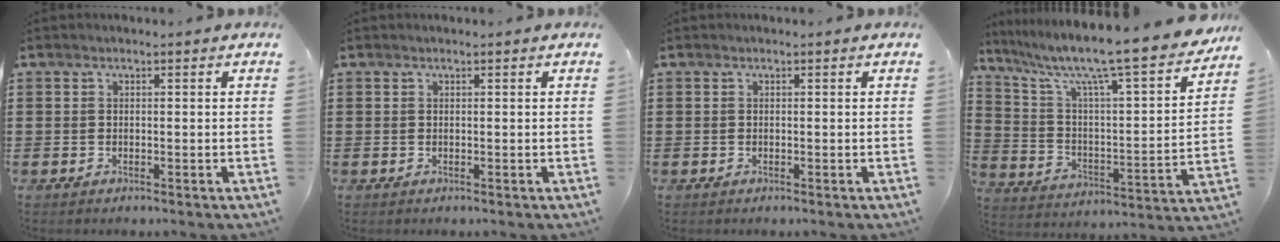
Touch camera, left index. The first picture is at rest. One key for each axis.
{"total": 0.0}
{"total": 0.0}
{"total": 10.5, "fx": 8.8, "fy": 0.5, "fz": 5.8, "tx": -0.141, "ty": -0.071, "tz": 0.135}